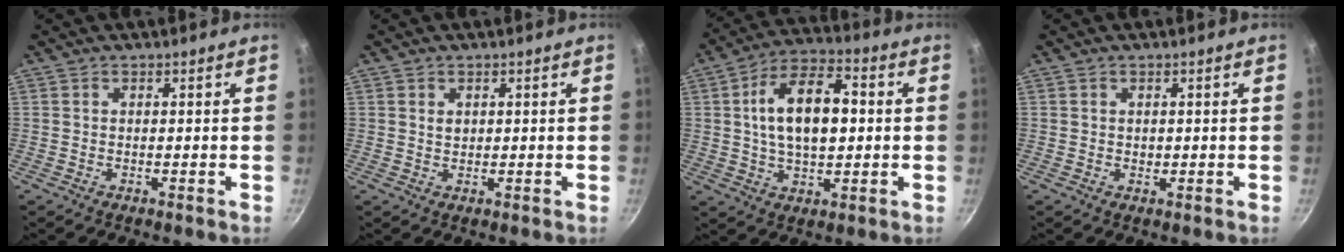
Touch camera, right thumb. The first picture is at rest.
{"total": 1.4, "force": [0.5, 1.0, 0.8], "torque": [-0.007, -0.005, 0.011]}
{"total": 14.7, "force": [1.6, 7.8, 12.4], "torque": [-0.199, 0.016, 0.024]}
{"total": 0.8, "force": [0.2, 0.7, 0.4], "torque": [-0.002, -0.001, 0.003]}